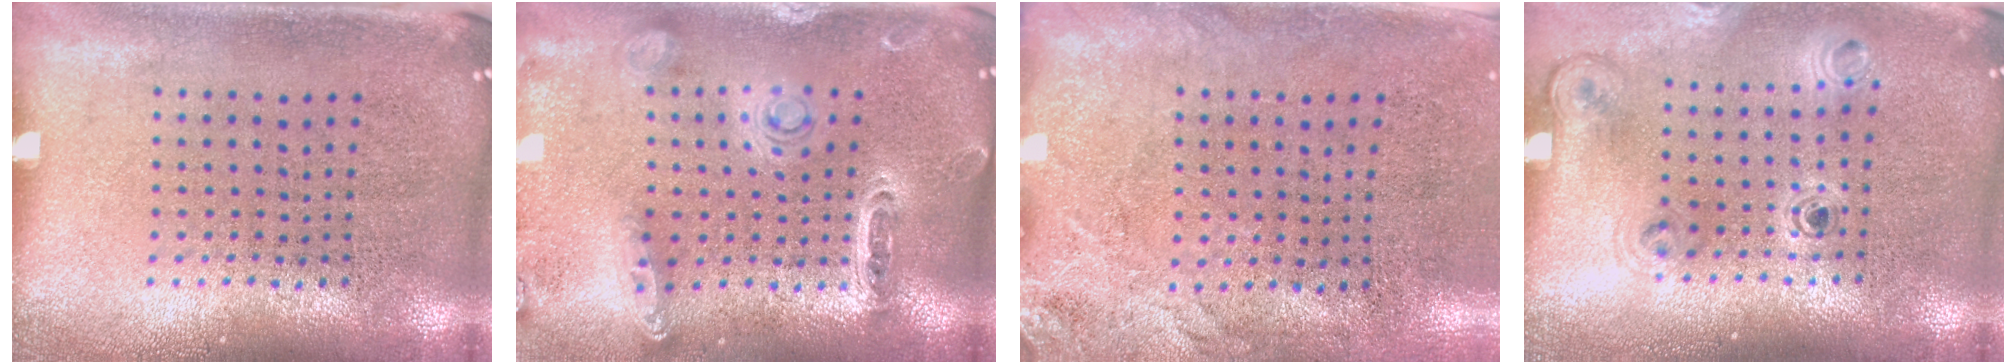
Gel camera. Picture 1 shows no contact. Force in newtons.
{"total": 1.3, "press": 1.3, "slide": 0.2}
{"total": 2.6, "press": 2.1, "slide": 1.6}
{"total": 1.1, "press": 1.1, "slide": 0.2}